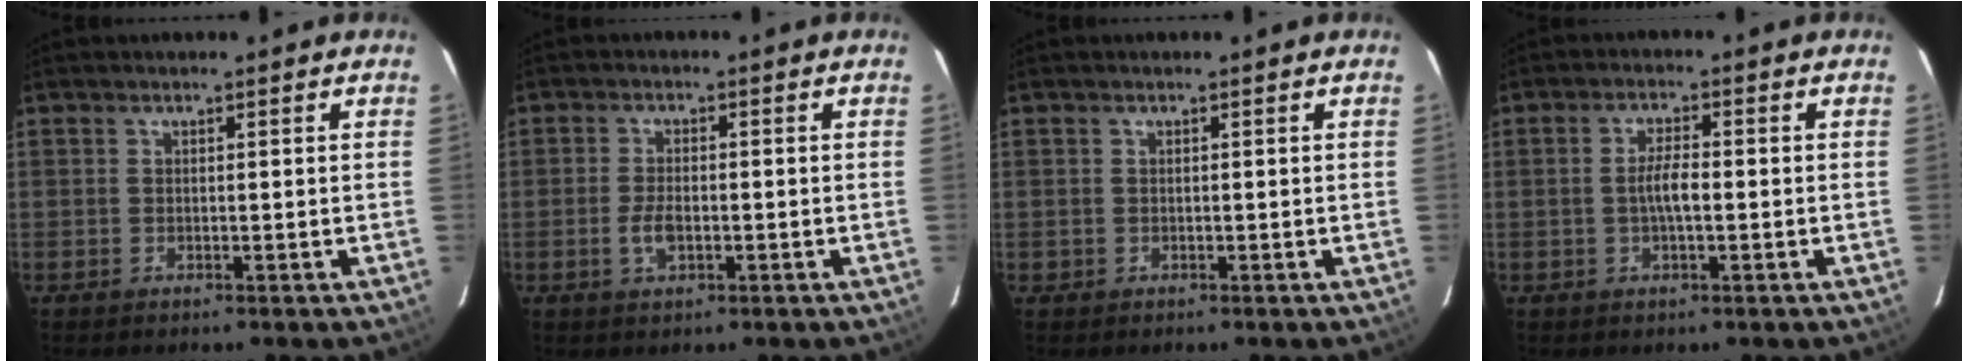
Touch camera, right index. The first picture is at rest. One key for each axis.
{"total": 3.7, "fx": -1.1, "fy": 1.9, "fz": 2.9, "tx": -0.063, "ty": -0.002, "tz": -0.020}
{"total": 0.6, "fx": -0.2, "fy": 0.6, "fz": 0.0, "tx": 0.002, "ty": 0.002, "tz": -0.001}
{"total": 3.7, "fx": -0.6, "fy": 0.9, "fz": 3.5, "tx": -0.066, "ty": 0.003, "tz": -0.010}